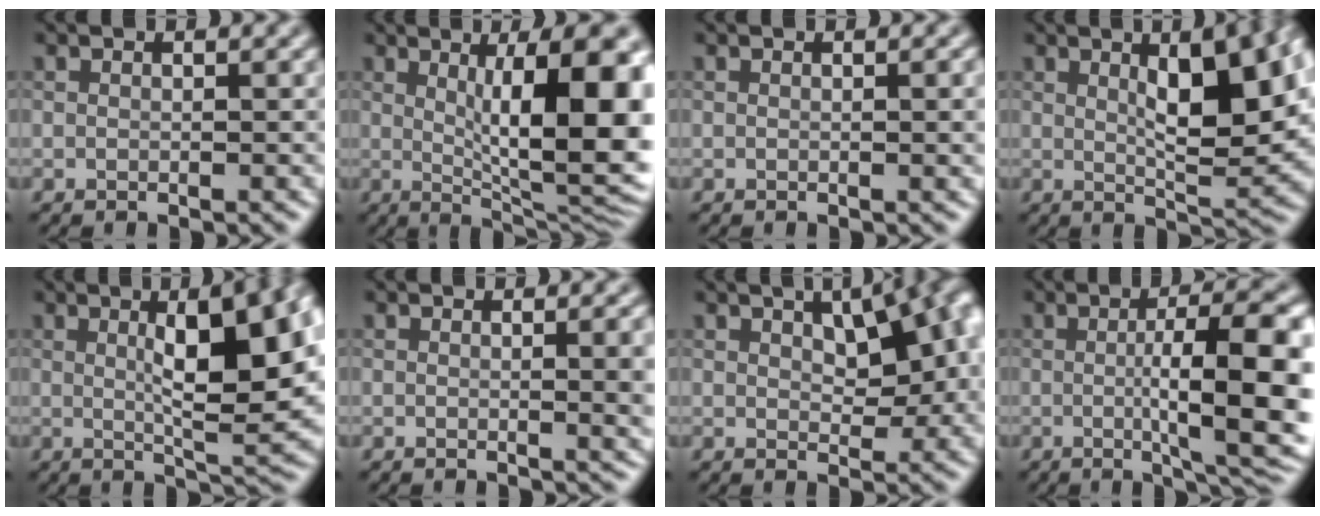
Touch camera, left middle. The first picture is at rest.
{"total": 12.1, "force": [1.8, 3.3, 11.5], "torque": [-0.146, -0.006, 0.034]}
{"total": 1.3, "force": [0.1, 0.3, 1.3], "torque": [-0.014, 0.001, -0.001]}
{"total": 10.0, "force": [2.4, 3.1, 9.2], "torque": [-0.130, 0.005, 0.040]}
{"total": 10.8, "force": [2.1, 3.0, 10.2], "torque": [-0.137, 0.004, 0.035]}
{"total": 3.9, "force": [0.2, 1.2, 3.6], "torque": [-0.037, 0.004, 0.000]}
{"total": 8.2, "force": [2.4, 4.2, 6.6], "torque": [-0.071, 0.015, 0.035]}
{"total": 10.2, "force": [-0.4, 2.5, 9.9], "torque": [-0.130, -0.007, -0.001]}